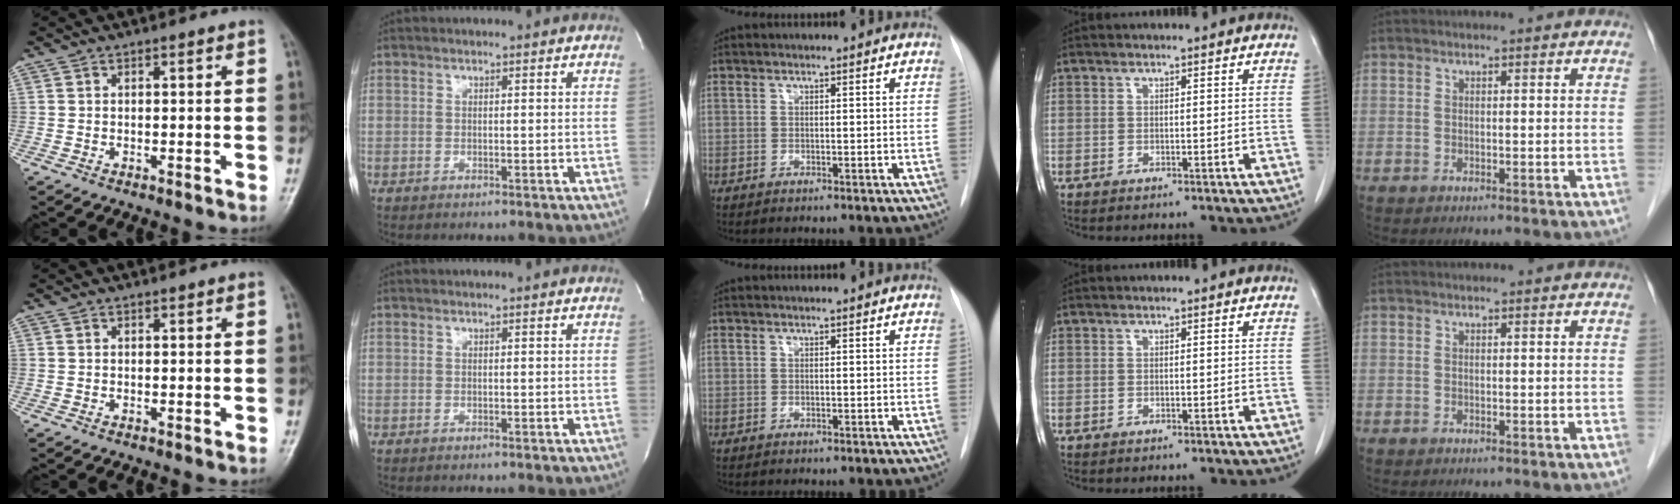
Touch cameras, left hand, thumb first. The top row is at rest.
{}